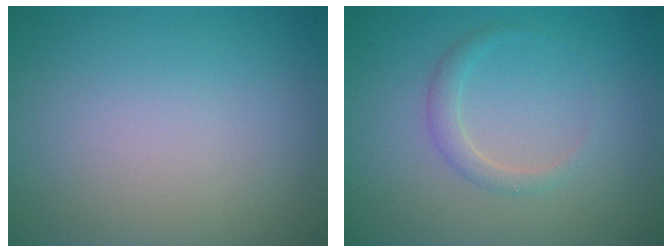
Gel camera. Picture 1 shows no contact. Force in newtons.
{"total": 1.5, "press": 1.5, "slide": 0.1}